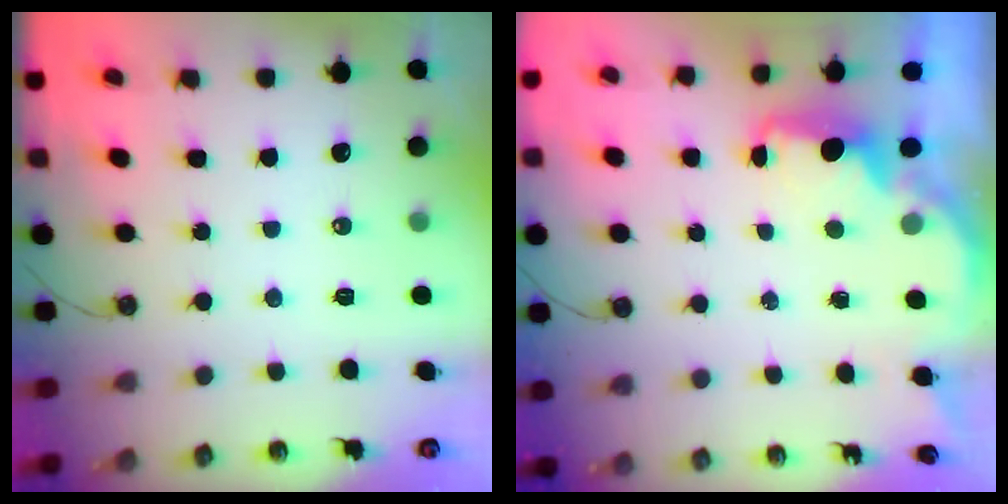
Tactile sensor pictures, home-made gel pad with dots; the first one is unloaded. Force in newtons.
{"total": 2.1, "press": 2.0, "slide": 0.5}